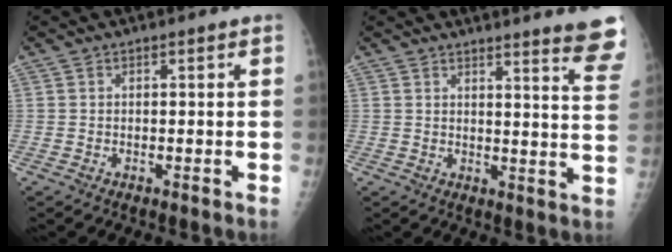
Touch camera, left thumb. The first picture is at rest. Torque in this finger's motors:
{"motor_torque": [-0.14, -0.04, -0.08, -0.13, 0.02]}